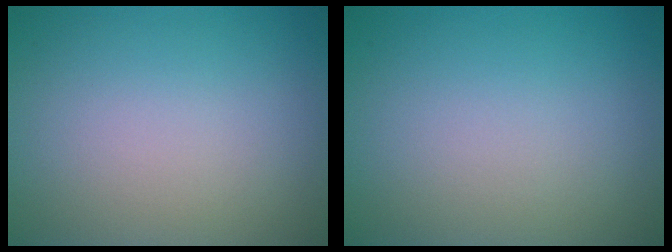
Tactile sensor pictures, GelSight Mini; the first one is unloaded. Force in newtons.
{"total": 0.0}